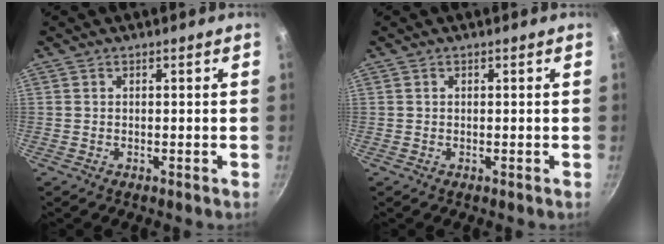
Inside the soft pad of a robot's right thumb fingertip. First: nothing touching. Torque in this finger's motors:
{"motor_torque": [-0.38, 0.01, -0.48, 0.36, 0.04]}